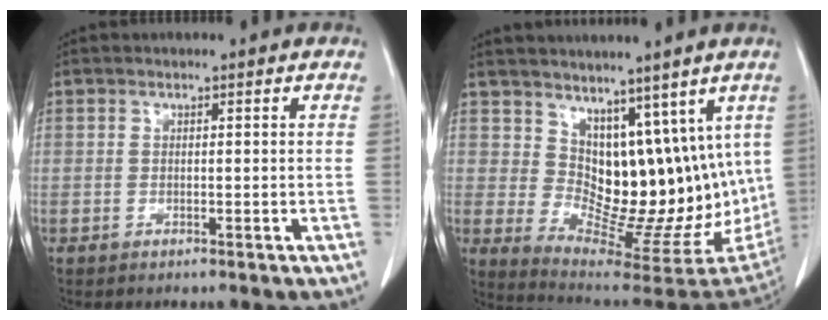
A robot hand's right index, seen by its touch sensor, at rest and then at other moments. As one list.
[{"total": 14.3, "force": [5.9, 8.3, 10.0], "torque": [-0.123, -0.006, 0.116]}]